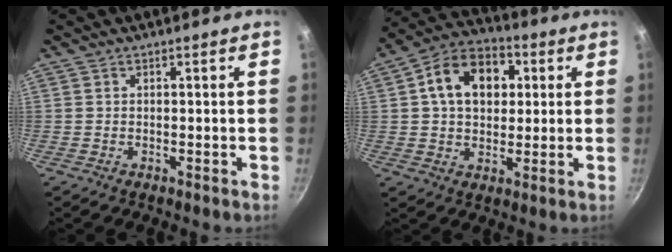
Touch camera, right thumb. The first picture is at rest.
{"total": 14.1, "force": [3.2, 10.1, 9.3], "torque": [-0.119, 0.017, 0.038]}